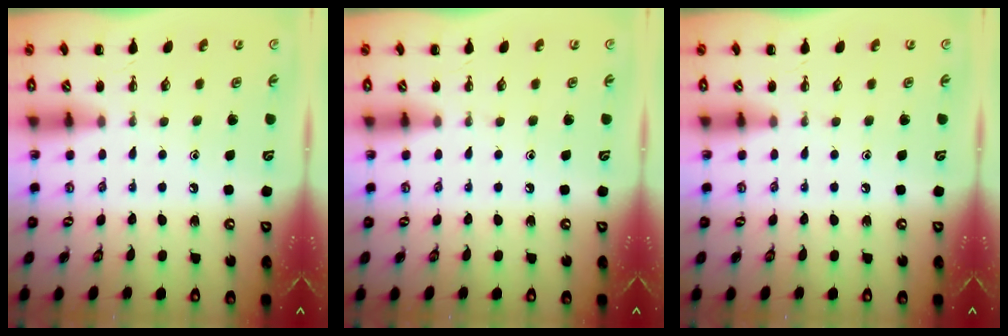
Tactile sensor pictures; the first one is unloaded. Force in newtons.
{"total": 0.0}
{"total": 0.0}